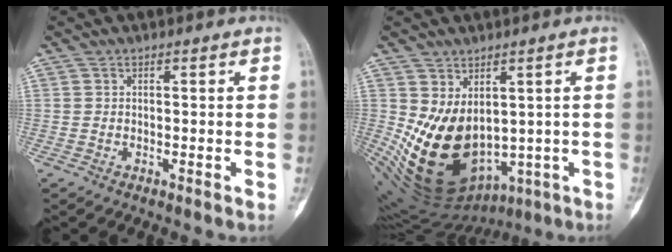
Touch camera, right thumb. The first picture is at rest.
{"total": 16.0, "force": [-0.5, 11.1, 11.5], "torque": [-0.175, -0.019, 0.034]}